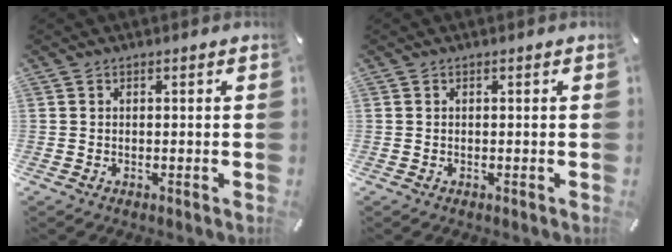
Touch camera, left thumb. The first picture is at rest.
{"total": 0.0}